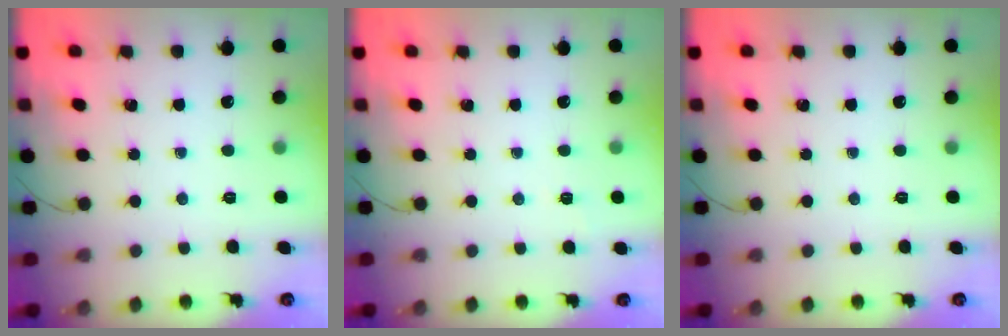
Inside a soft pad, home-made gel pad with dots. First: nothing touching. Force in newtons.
{"total": 2.0, "press": 1.6, "slide": 1.2}
{"total": 0.0}